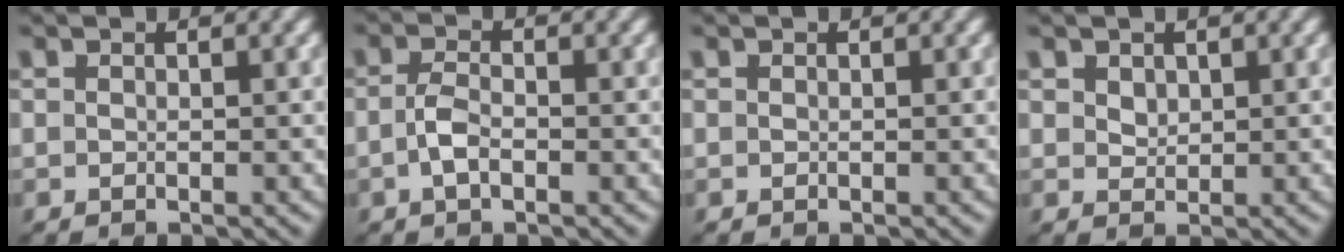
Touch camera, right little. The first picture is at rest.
{"total": 1.9, "force": [-1.1, 0.3, 1.5], "torque": [-0.034, -0.009, -0.014]}
{"total": 0.0}
{"total": 1.2, "force": [1.1, 0.2, 0.5], "torque": [-0.004, -0.010, 0.033]}